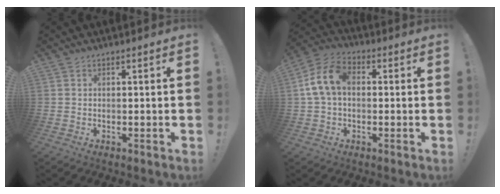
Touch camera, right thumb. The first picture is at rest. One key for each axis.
{"total": 11.2, "fx": 1.3, "fy": 7.3, "fz": 8.4, "tx": -0.162, "ty": 0.014, "tz": 0.028}